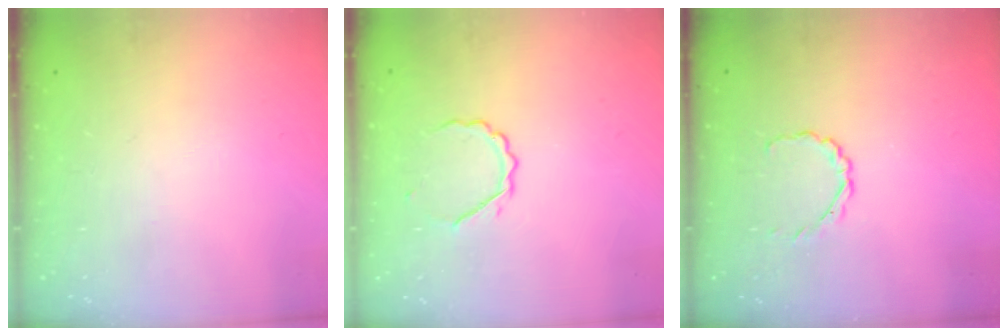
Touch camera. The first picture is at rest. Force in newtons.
{"total": 4.2, "press": 4.2, "slide": 0.7}
{"total": 2.3, "press": 2.1, "slide": 0.8}